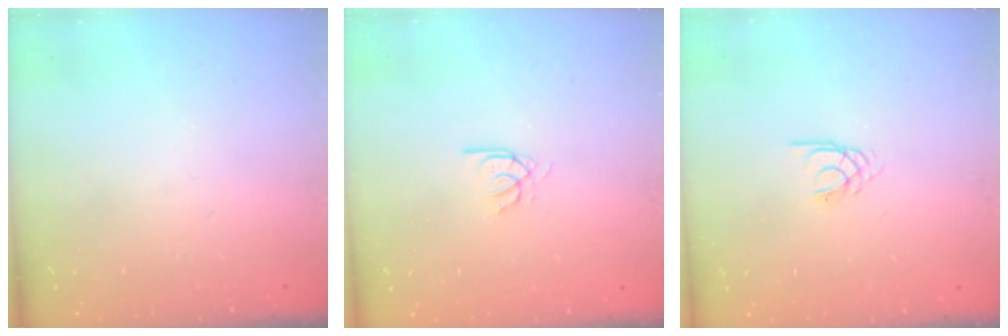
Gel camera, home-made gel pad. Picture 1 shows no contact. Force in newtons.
{"total": 3.4, "press": 3.4, "slide": 0.1}
{"total": 2.1, "press": 2.0, "slide": 0.4}